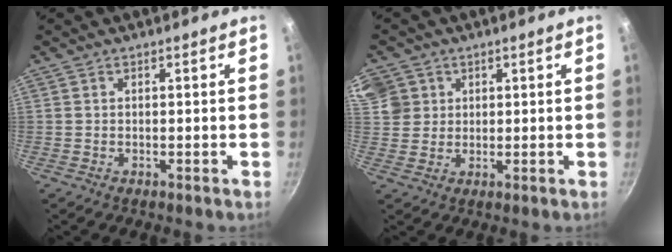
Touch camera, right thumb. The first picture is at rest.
{"total": 8.6, "force": [3.4, 7.5, 2.3], "torque": [-0.034, 0.004, 0.069]}